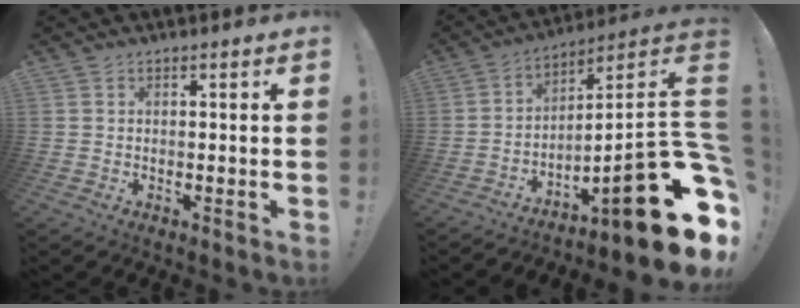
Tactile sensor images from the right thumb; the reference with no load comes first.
{"total": 22.4, "force": [-8.9, 4.1, 20.2], "torque": [-0.271, 0.025, -0.139]}